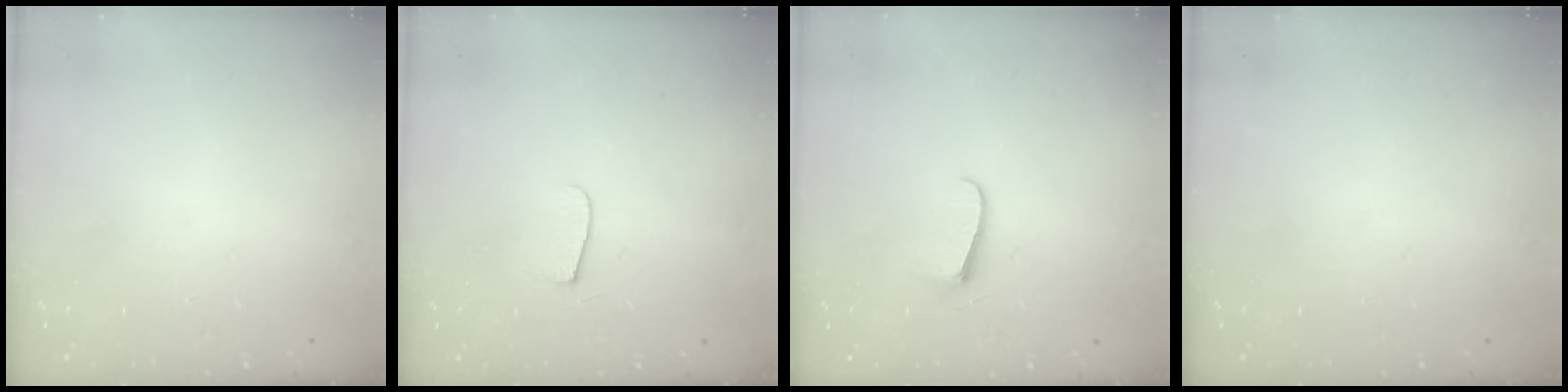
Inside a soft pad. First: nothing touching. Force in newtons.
{"total": 4.3, "press": 4.2, "slide": 0.5}
{"total": 5.9, "press": 5.9, "slide": 0.6}
{"total": 0.0}